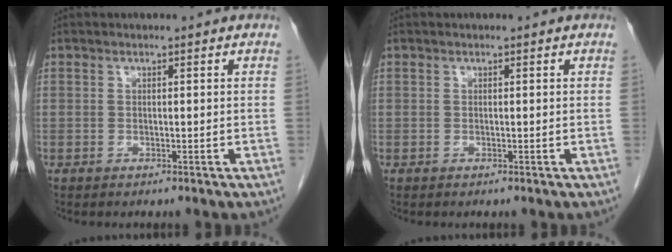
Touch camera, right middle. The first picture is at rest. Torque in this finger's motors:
{"motor_torque": [0.02, -0.01, -0.01, -0.01]}